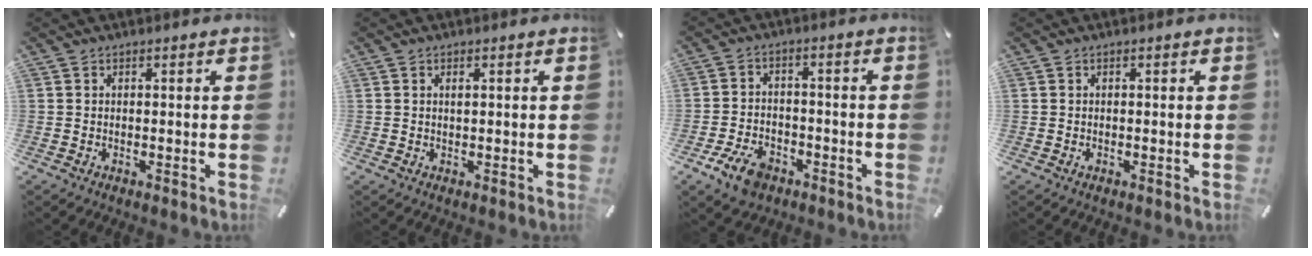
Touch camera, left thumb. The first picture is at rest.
{"total": 1.0, "force": [0.3, 0.4, 0.9], "torque": [-0.017, 0.001, 0.005]}
{"total": 7.5, "force": [-4.4, 4.6, 3.9], "torque": [-0.087, 0.018, -0.084]}
{"total": 0.6, "force": [-0.3, 0.4, 0.4], "torque": [-0.006, 0.000, -0.006]}